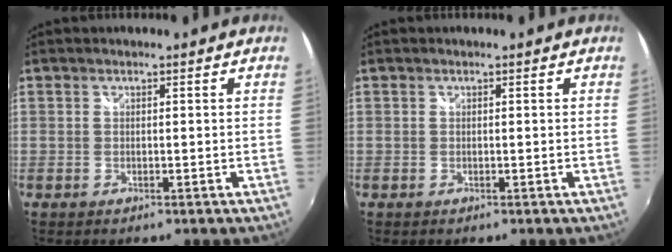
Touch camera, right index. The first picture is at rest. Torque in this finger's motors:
{"motor_torque": [0.02, 0.01, 0.00, 0.00]}